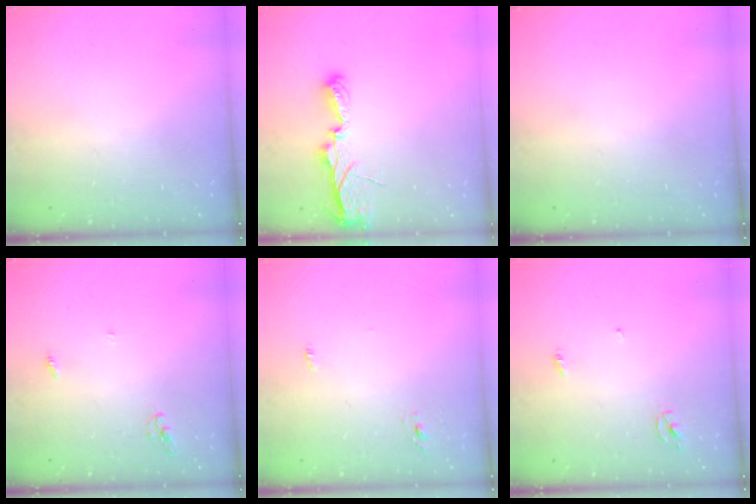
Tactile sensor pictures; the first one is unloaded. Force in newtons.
{"total": 7.1, "press": 7.1, "slide": 0.5}
{"total": 0.0}
{"total": 3.8, "press": 3.8, "slide": 0.1}
{"total": 2.7, "press": 2.6, "slide": 0.8}
{"total": 2.3, "press": 2.3, "slide": 0.1}